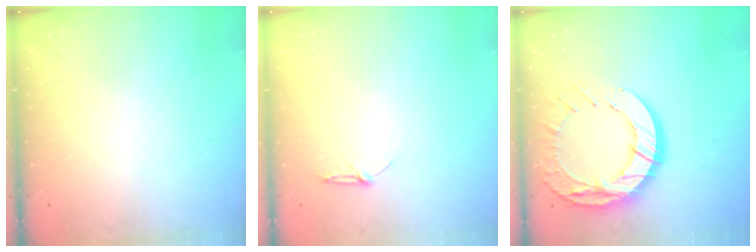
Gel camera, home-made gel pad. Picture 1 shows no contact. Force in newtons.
{"total": 3.9, "press": 3.9, "slide": 0.5}
{"total": 18.3, "press": 18.3, "slide": 1.6}